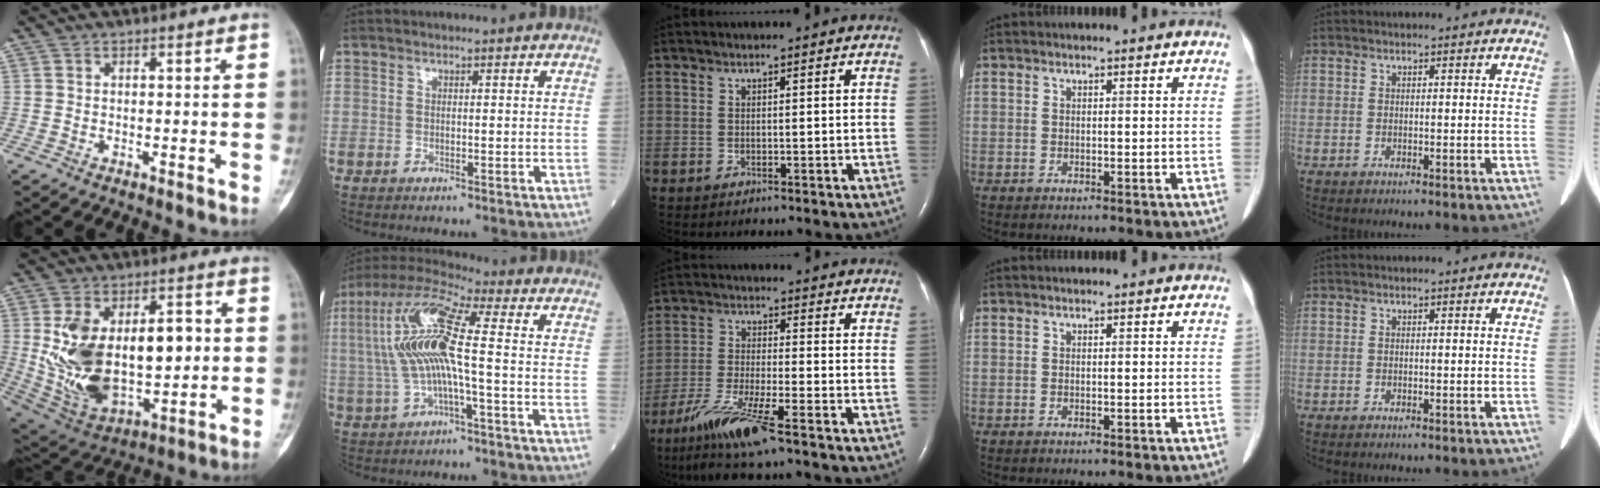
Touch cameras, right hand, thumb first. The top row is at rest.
{"thumb": {"total": 24.5, "force": [1.2, 14.0, 20.0], "torque": [-0.330, 0.002, 0.047]}, "index": {"total": 12.9, "force": [0.0, 1.7, 12.7], "torque": [-0.270, 0.025, -0.005]}, "middle": {"total": 10.3, "force": [-7.0, 0.1, 7.6], "torque": [-0.161, -0.035, -0.131]}}